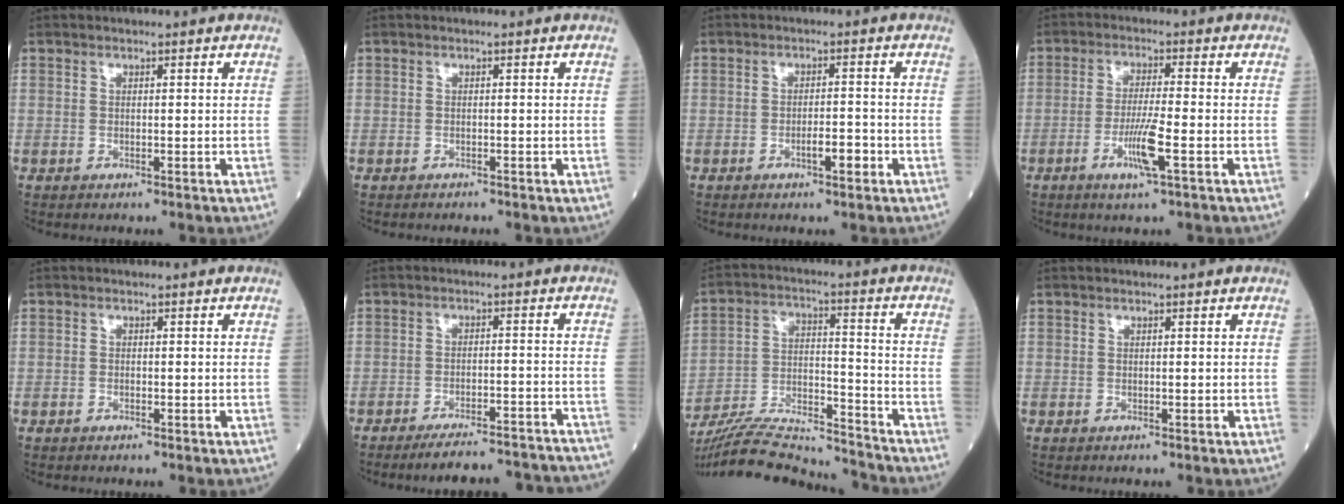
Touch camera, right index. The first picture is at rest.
{"total": 0.0}
{"total": 2.9, "force": [-1.5, 0.7, 2.5], "torque": [-0.039, 0.002, -0.023]}
{"total": 6.0, "force": [-2.4, -0.1, 5.5], "torque": [-0.106, -0.010, -0.046]}
{"total": 0.0}
{"total": 15.8, "force": [-15.0, 1.2, 4.9], "torque": [-0.048, 0.003, -0.186]}
{"total": 19.8, "force": [-18.9, 1.5, 5.8], "torque": [-0.138, -0.005, -0.309]}
{"total": 0.0}